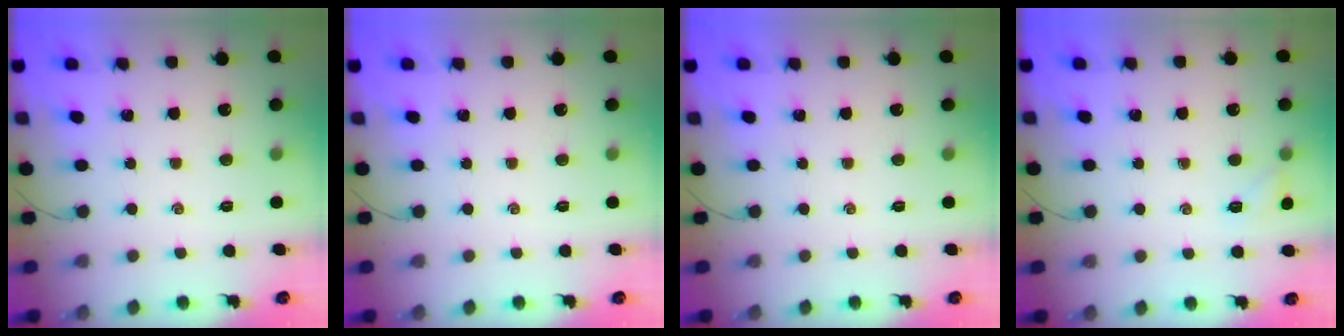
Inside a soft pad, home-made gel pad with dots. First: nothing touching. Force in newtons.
{"total": 0.0}
{"total": 0.0}
{"total": 5.6, "press": 5.6, "slide": 1.0}